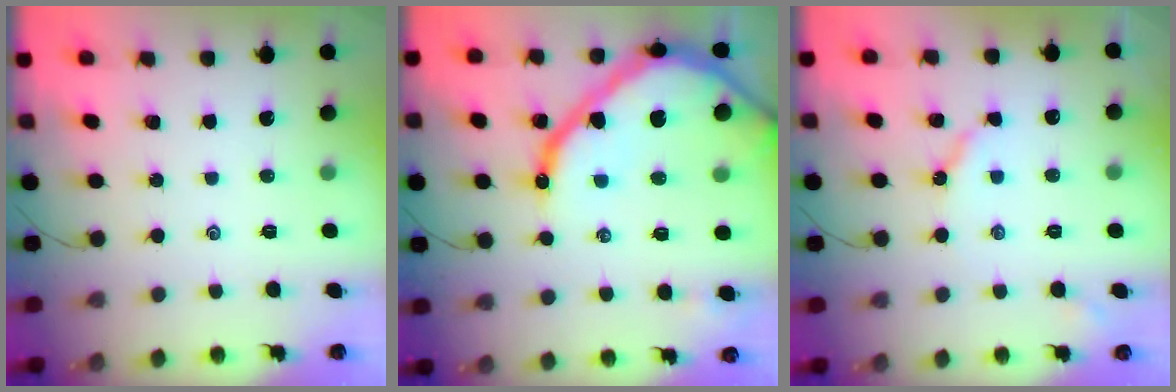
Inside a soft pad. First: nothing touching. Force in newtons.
{"total": 21.7, "press": 21.6, "slide": 1.9}
{"total": 5.1, "press": 5.1, "slide": 0.7}